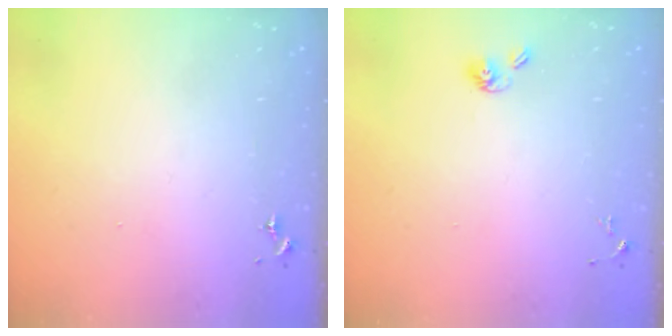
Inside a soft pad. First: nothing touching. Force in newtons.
{"total": 5.5, "press": 4.8, "slide": 2.6}